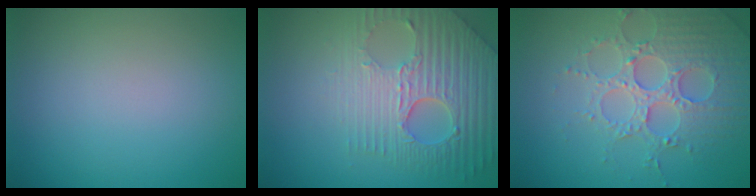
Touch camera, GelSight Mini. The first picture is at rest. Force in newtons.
{"total": 7.7, "press": 5.5, "slide": 5.4}
{"total": 4.9, "press": 4.7, "slide": 1.4}